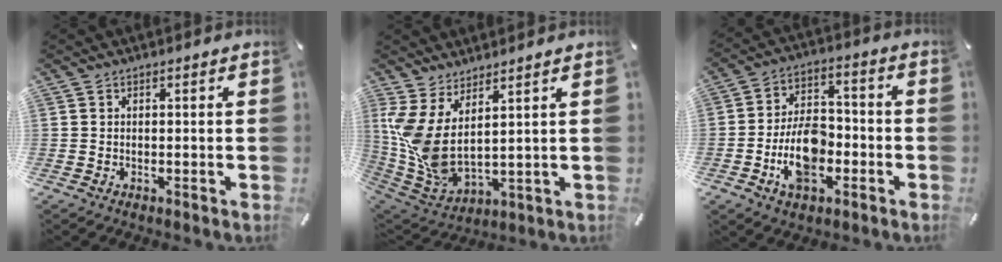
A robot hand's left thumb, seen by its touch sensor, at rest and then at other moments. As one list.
[{"total": 8.7, "force": [3.1, 4.1, 7.0], "torque": [-0.169, -0.051, 0.063]}, {"total": 13.1, "force": [-4.2, 8.2, 9.3], "torque": [-0.175, 0.008, -0.075]}]